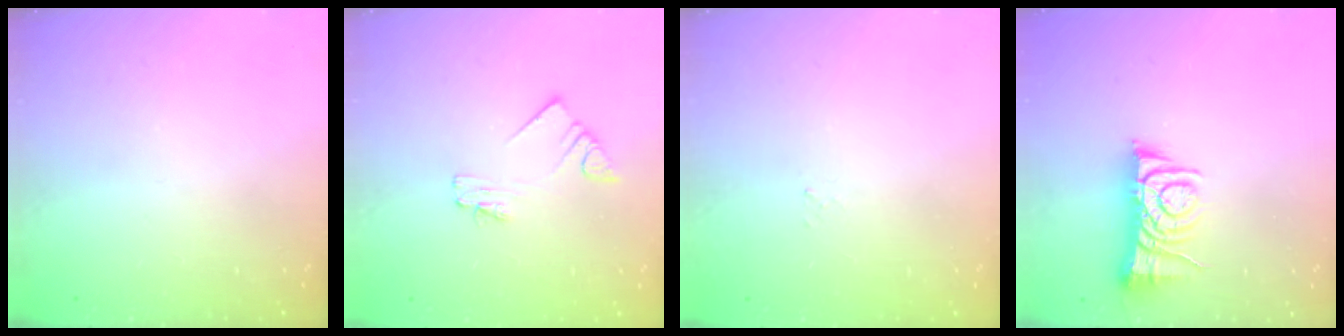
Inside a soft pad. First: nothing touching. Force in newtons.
{"total": 1.9, "press": 1.9, "slide": 0.1}
{"total": 1.5, "press": 1.5, "slide": 0.2}
{"total": 6.9, "press": 6.9, "slide": 0.9}